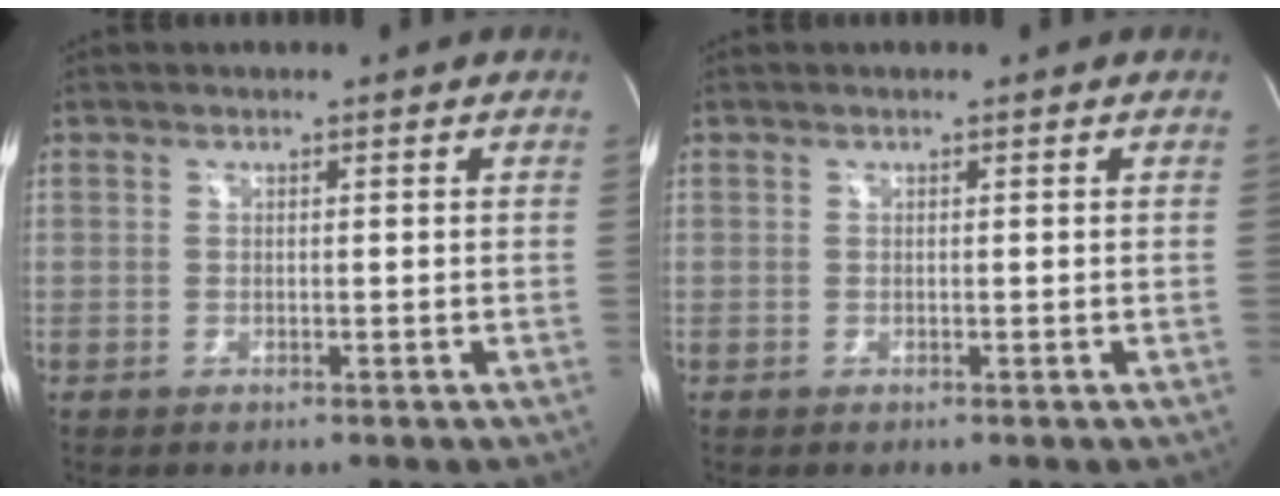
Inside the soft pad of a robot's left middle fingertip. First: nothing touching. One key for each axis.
{"total": 0.0}